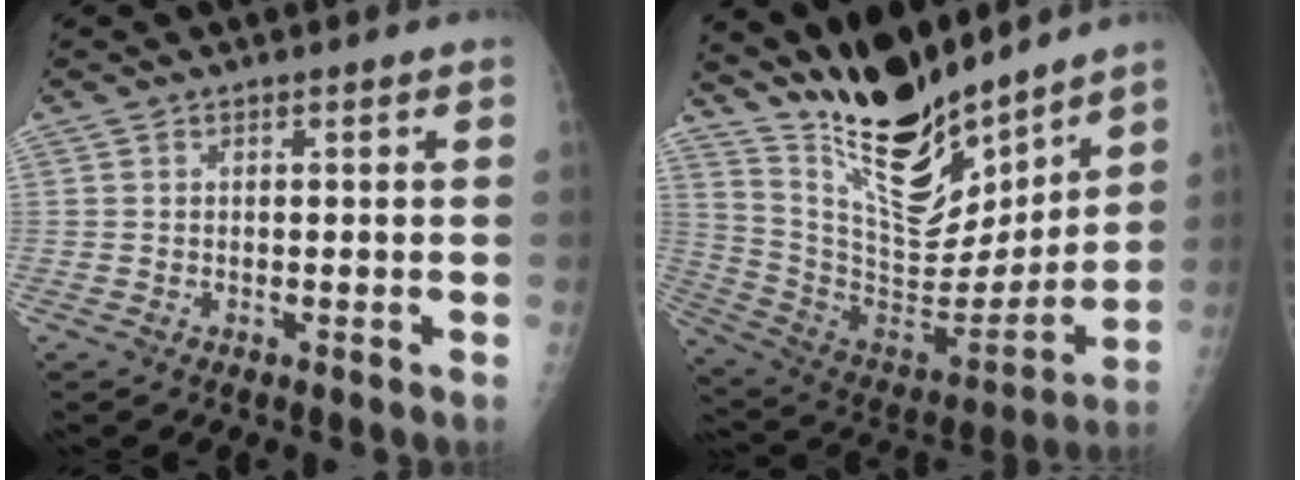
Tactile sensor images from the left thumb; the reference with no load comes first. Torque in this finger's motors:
{"motor_torque": [1.58, 1.44, 1.37, -1.41, 0.16]}